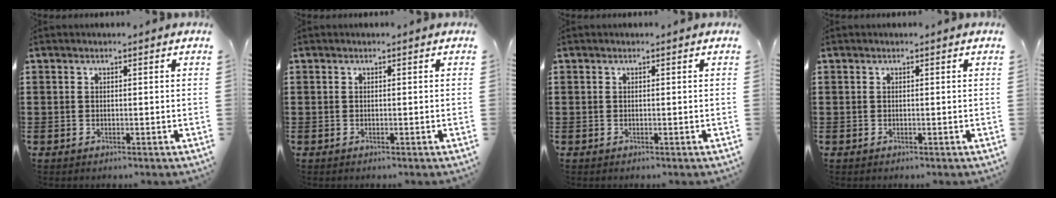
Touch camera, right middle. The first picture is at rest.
{"total": 0.0}
{"total": 0.0}
{"total": 0.0}